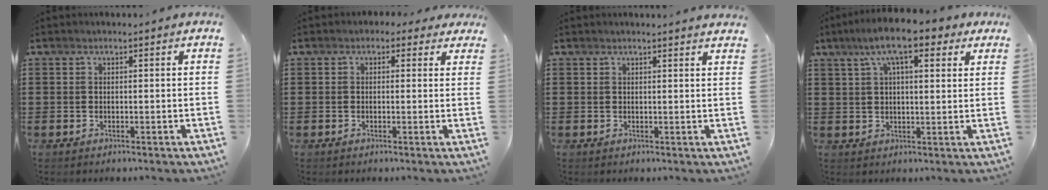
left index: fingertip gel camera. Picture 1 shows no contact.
{"total": 1.3, "force": [0.3, 1.1, 0.6], "torque": [-0.015, 0.007, 0.003]}
{"total": 1.2, "force": [1.1, -0.1, 0.5], "torque": [-0.010, -0.002, 0.021]}
{"total": 9.9, "force": [6.0, 2.8, 7.4], "torque": [-0.149, 0.005, 0.105]}